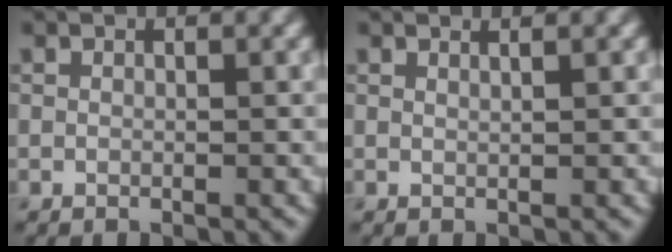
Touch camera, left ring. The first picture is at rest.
{"total": 1.4, "force": [1.0, 0.5, 0.8], "torque": [-0.002, 0.001, 0.001]}